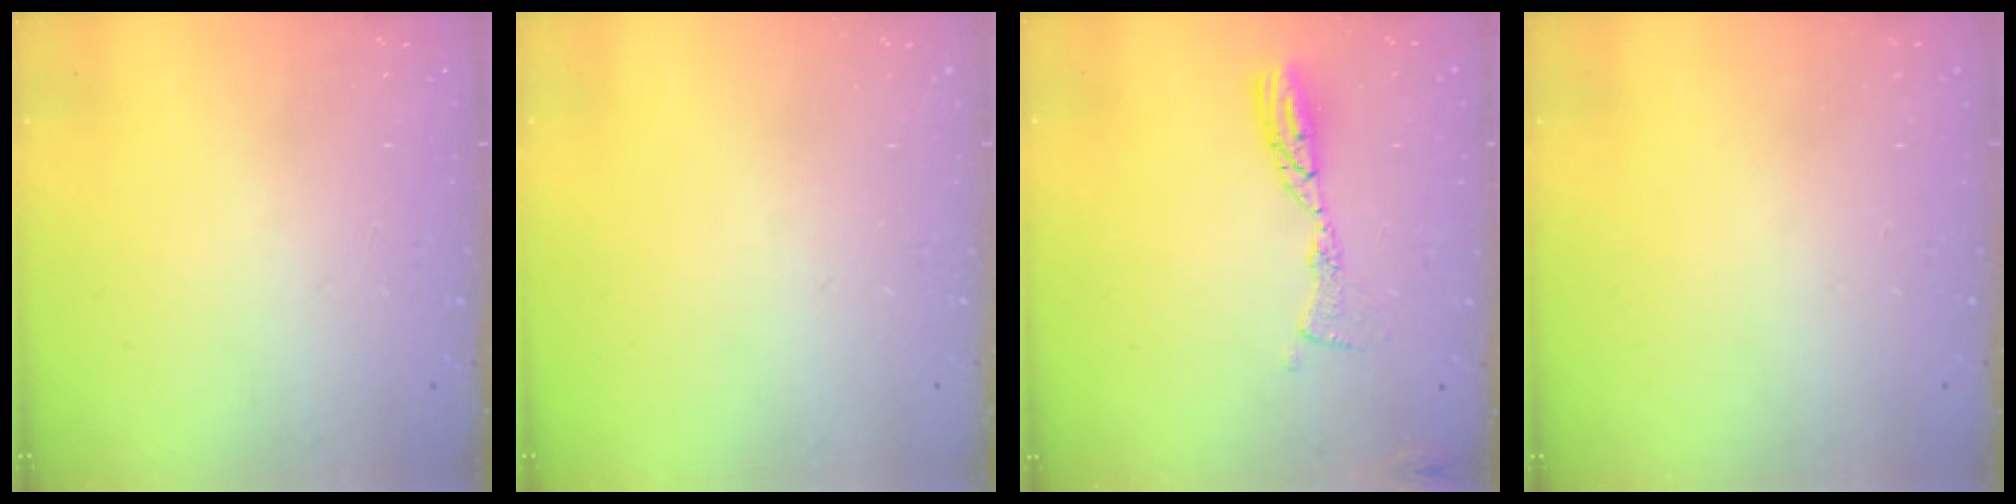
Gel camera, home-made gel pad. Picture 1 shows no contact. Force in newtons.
{"total": 0.0}
{"total": 9.7, "press": 9.7, "slide": 0.9}
{"total": 0.0}